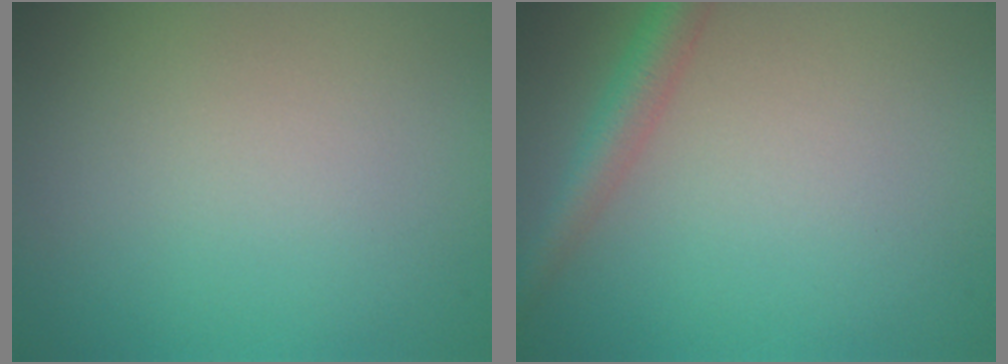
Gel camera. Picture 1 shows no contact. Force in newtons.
{"total": 2.8, "press": 2.8, "slide": 0.1}